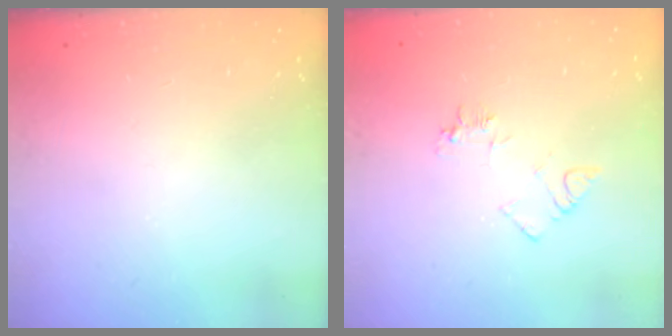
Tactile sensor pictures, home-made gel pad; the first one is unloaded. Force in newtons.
{"total": 5.6, "press": 5.5, "slide": 0.6}